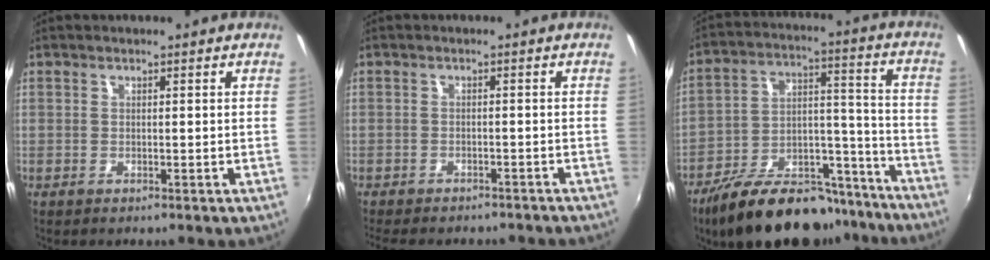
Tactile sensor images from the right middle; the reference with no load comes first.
{"total": 10.2, "force": [-8.8, 2.9, 4.2], "torque": [-0.094, -0.021, -0.120]}
{"total": 22.3, "force": [-17.2, 9.4, 10.6], "torque": [-0.180, 0.033, -0.245]}